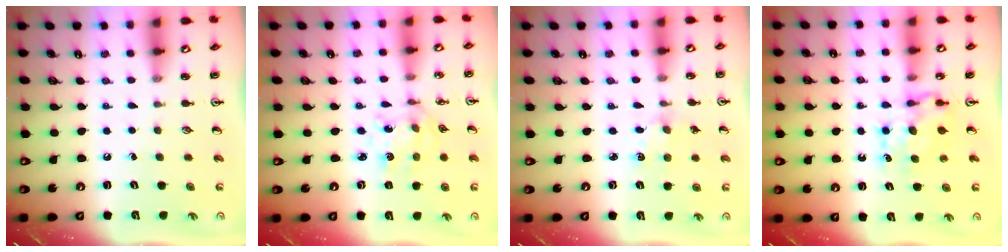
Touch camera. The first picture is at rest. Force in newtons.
{"total": 4.3, "press": 4.0, "slide": 1.7}
{"total": 2.3, "press": 2.3, "slide": 0.4}
{"total": 6.6, "press": 6.6, "slide": 0.5}